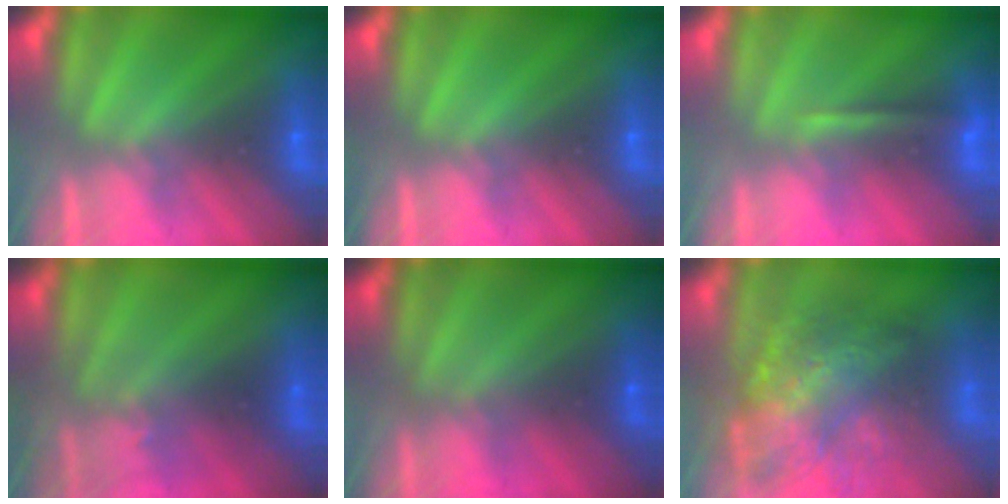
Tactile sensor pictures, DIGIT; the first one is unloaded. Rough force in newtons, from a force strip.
{"total": 0.0}
{"total": 1.3}
{"total": 2.9}
{"total": 1.8}
{"total": 9.3}